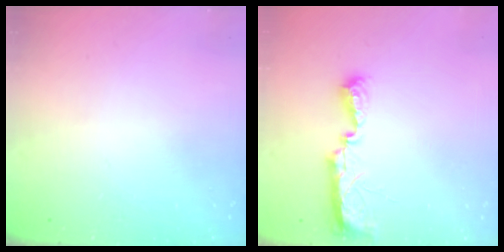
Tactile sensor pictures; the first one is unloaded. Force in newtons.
{"total": 8.0, "press": 7.9, "slide": 1.1}